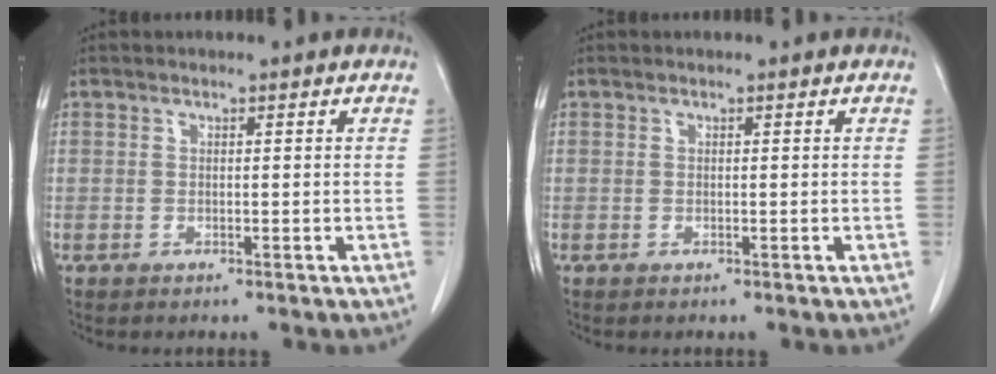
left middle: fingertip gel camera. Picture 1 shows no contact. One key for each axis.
{"total": 0.0}